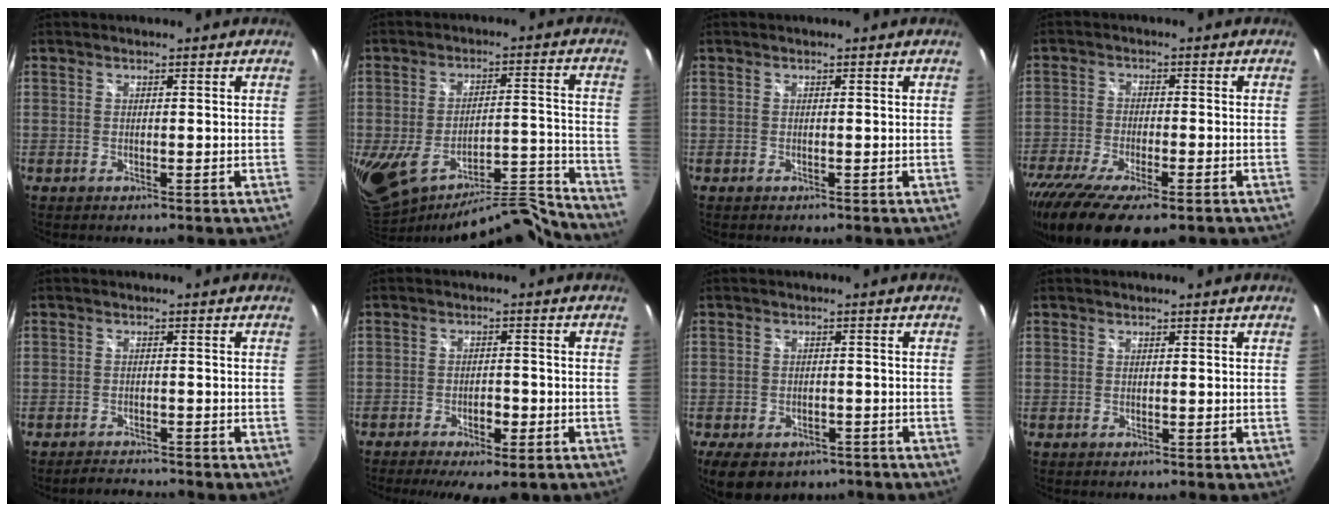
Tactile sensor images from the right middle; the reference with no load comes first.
{"total": 18.7, "force": [-15.3, 5.0, 9.4], "torque": [-0.172, -0.025, -0.225]}
{"total": 0.0}
{"total": 17.2, "force": [-11.8, 5.3, 11.4], "torque": [-0.241, -0.070, -0.193]}
{"total": 3.4, "force": [-3.4, 0.4, 0.5], "torque": [-0.021, 0.001, -0.054]}
{"total": 8.2, "force": [-5.4, 3.0, 5.4], "torque": [-0.115, -0.015, -0.078]}
{"total": 11.2, "force": [-7.3, 6.3, 5.7], "torque": [-0.120, -0.018, -0.100]}
{"total": 0.0}